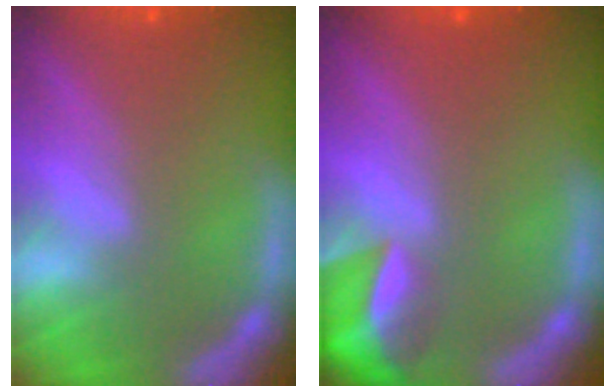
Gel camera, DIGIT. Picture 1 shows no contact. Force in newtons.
{"total": 5.5}